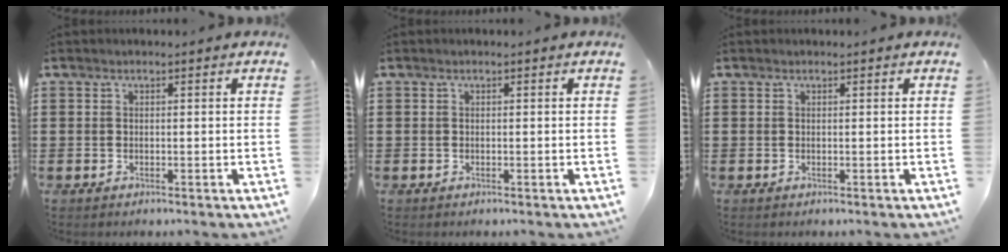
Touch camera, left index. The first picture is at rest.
{"total": 0.0}
{"total": 0.0}